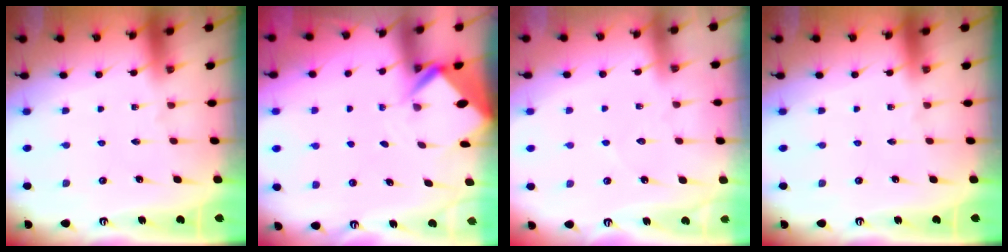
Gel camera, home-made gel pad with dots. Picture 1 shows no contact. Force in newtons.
{"total": 3.5, "press": 3.5, "slide": 0.2}
{"total": 2.0, "press": 2.0, "slide": 0.2}
{"total": 0.0}